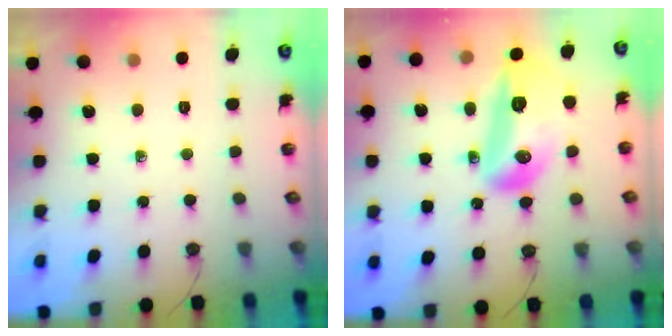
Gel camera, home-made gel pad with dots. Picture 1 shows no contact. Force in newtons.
{"total": 27.5, "press": 21.3, "slide": 17.4}